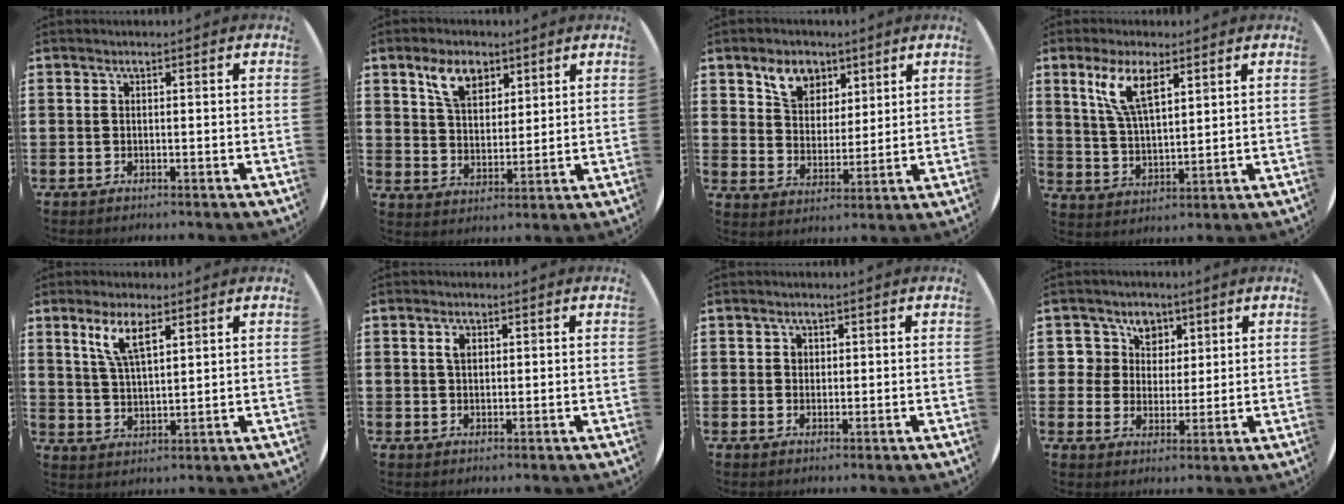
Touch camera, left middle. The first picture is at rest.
{"total": 6.2, "force": [4.1, 3.4, 3.1], "torque": [-0.059, 0.002, 0.073]}
{"total": 6.0, "force": [4.4, 3.7, 1.6], "torque": [-0.033, 0.000, 0.081]}
{"total": 7.1, "force": [4.3, 2.3, 5.1], "torque": [-0.114, 0.003, 0.076]}
{"total": 6.0, "force": [3.6, 1.8, 4.4], "torque": [-0.090, 0.005, 0.061]}
{"total": 1.9, "force": [0.8, 1.2, 1.2], "torque": [-0.018, 0.004, 0.013]}
{"total": 1.2, "force": [0.6, 1.0, 0.2], "torque": [0.003, 0.000, 0.011]}
{"total": 4.9, "force": [2.6, 4.1, 0.3], "torque": [-0.025, 0.012, 0.046]}